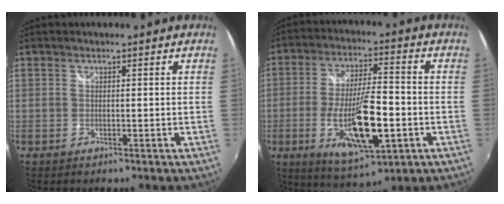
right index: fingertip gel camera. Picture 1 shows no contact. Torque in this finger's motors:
{"motor_torque": [1.18, -0.96, 0.95, 0.21]}